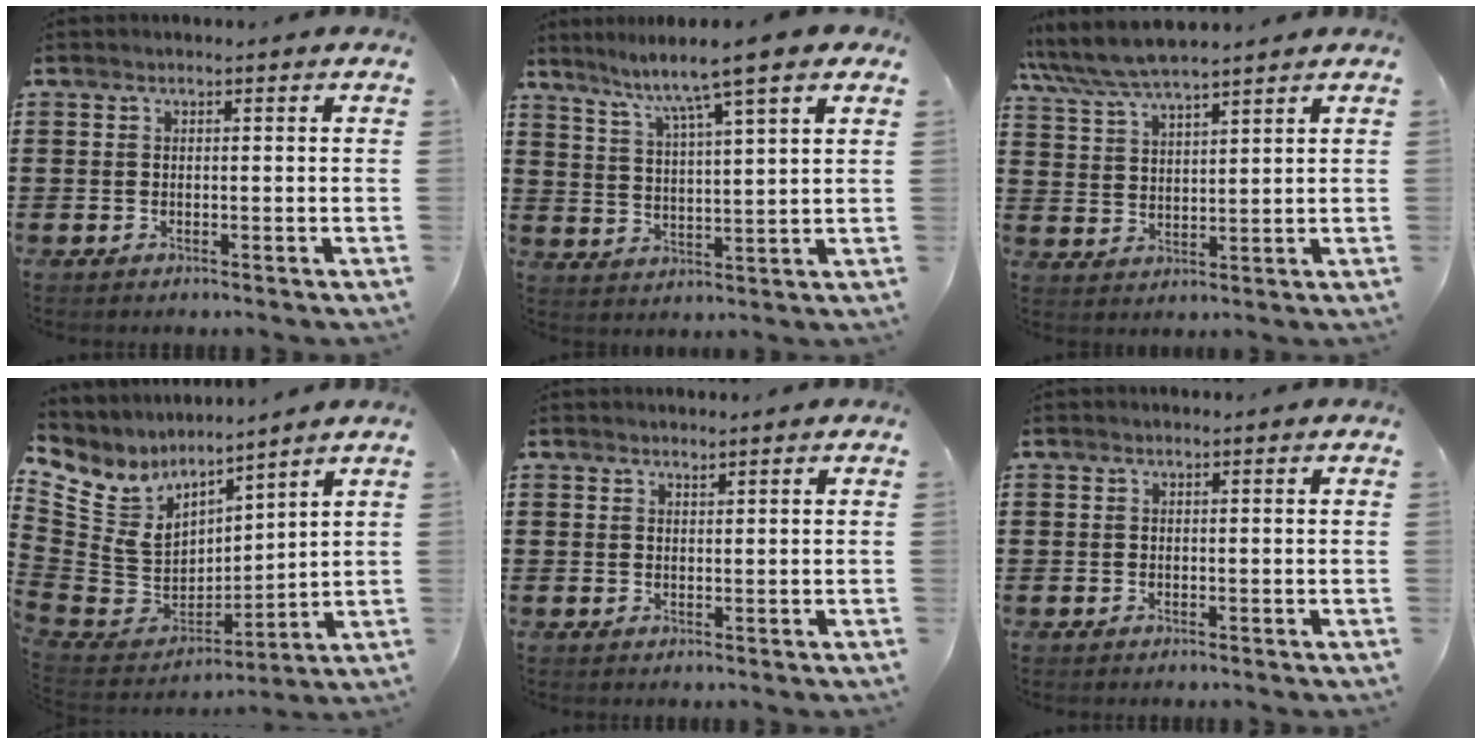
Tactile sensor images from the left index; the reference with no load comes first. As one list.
[{"total": 6.5, "force": [5.1, -0.7, 3.9], "torque": [-0.098, -0.033, 0.079]}, {"total": 5.6, "force": [5.3, 0.5, 1.8], "torque": [-0.055, -0.024, 0.094]}, {"total": 8.0, "force": [4.4, 6.0, 2.9], "torque": [-0.110, -0.044, 0.083]}, {"total": 0.8, "force": [0.8, 0.0, 0.0], "torque": [-0.003, -0.002, 0.017]}, {"total": 0.0}]